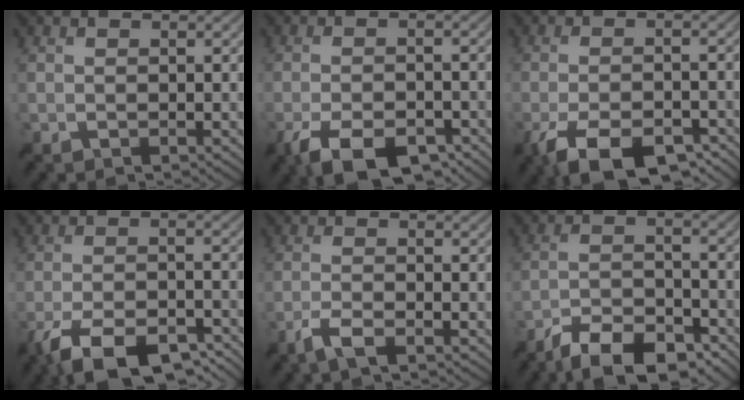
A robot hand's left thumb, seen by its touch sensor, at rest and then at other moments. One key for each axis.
{"total": 8.7, "fx": -5.5, "fy": 3.2, "fz": 6.0, "tx": -0.110, "ty": -0.004, "tz": -0.095}
{"total": 10.3, "fx": -6.6, "fy": 3.7, "fz": 7.0, "tx": -0.129, "ty": -0.005, "tz": -0.115}
{"total": 11.2, "fx": -7.7, "fy": 3.8, "fz": 7.3, "tx": -0.134, "ty": -0.005, "tz": -0.135}
{"total": 3.2, "fx": -1.8, "fy": 0.7, "fz": 2.5, "tx": -0.056, "ty": 0.002, "tz": -0.045}
{"total": 10.0, "fx": -7.5, "fy": 3.3, "fz": 5.8, "tx": -0.100, "ty": 0.002, "tz": -0.140}